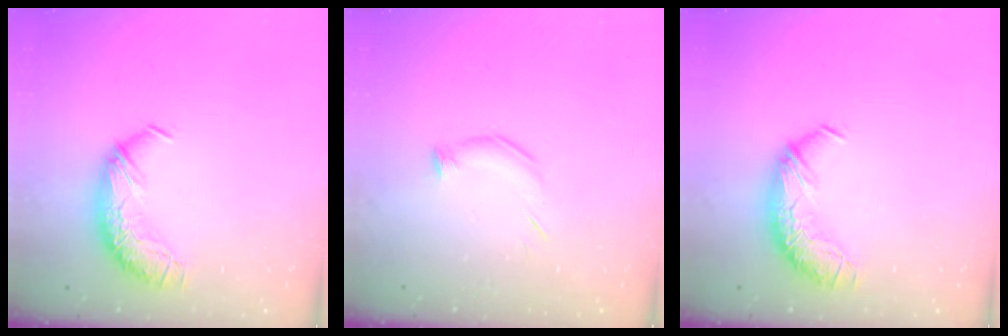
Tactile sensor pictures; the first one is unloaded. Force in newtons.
{"total": 4.7, "press": 4.6, "slide": 1.0}
{"total": 0.0}